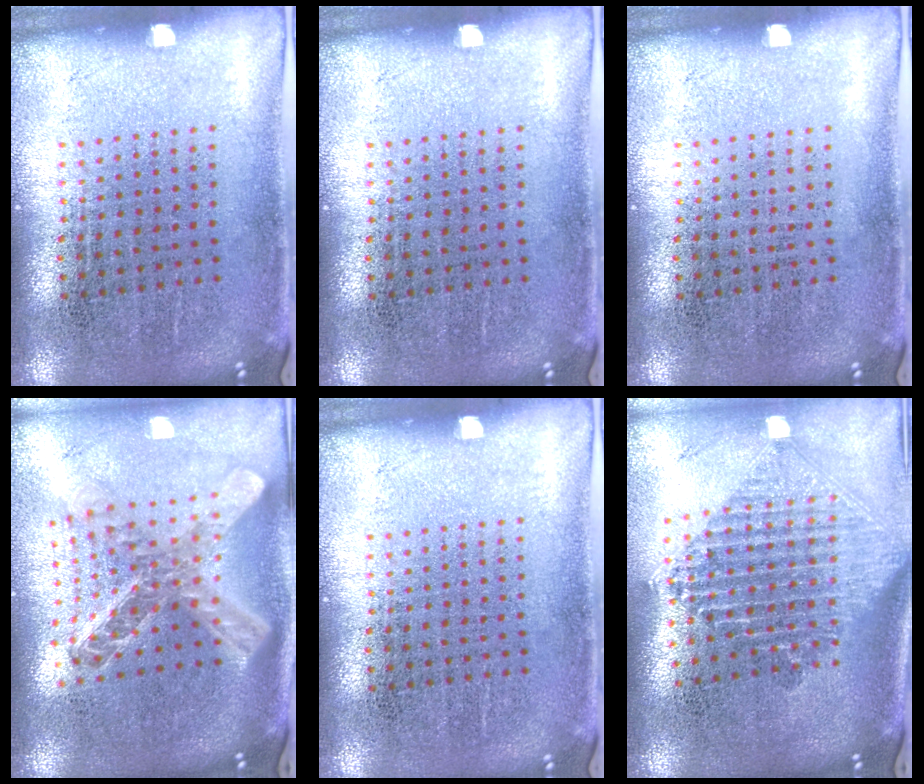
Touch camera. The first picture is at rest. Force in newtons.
{"total": 0.0}
{"total": 0.0}
{"total": 2.4, "press": 1.9, "slide": 1.5}
{"total": 0.0}
{"total": 2.2, "press": 1.7, "slide": 1.4}